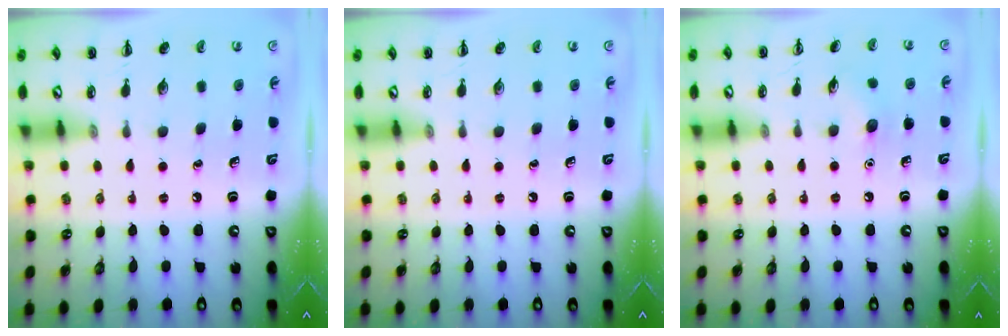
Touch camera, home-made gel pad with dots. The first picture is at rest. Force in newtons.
{"total": 0.0}
{"total": 5.1, "press": 4.9, "slide": 1.5}